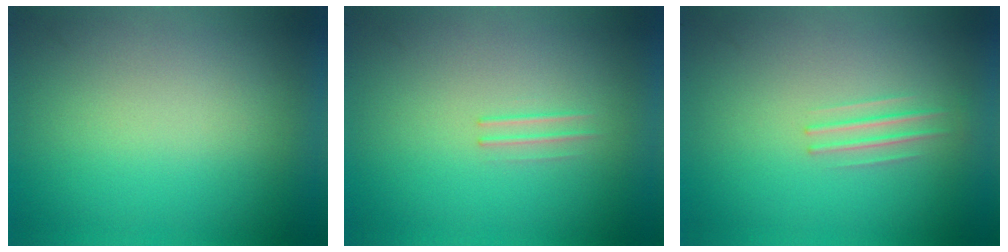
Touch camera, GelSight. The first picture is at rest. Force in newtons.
{"total": 1.1}
{"total": 1.2}